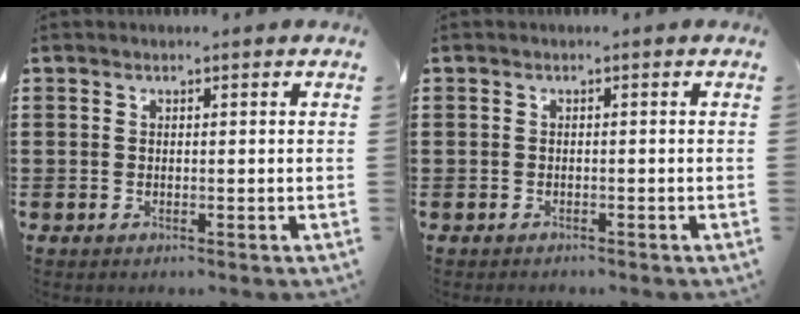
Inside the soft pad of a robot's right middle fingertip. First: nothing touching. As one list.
[{"total": 0.7, "force": [-0.6, 0.4, -0.1], "torque": [0.002, 0.004, -0.015]}]